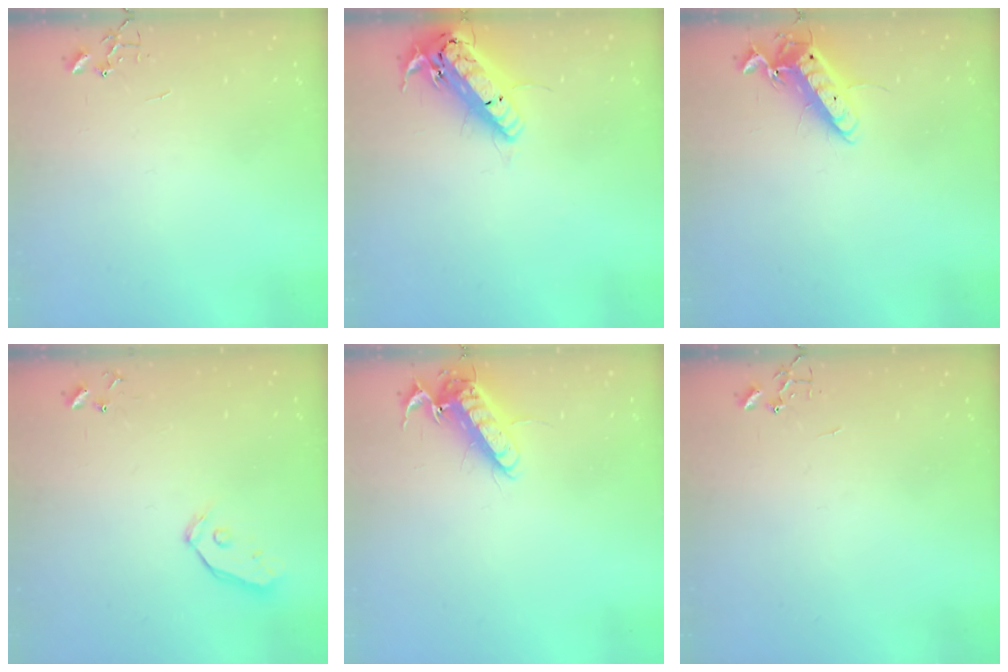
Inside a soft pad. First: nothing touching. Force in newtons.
{"total": 18.4, "press": 18.1, "slide": 3.2}
{"total": 13.0, "press": 12.9, "slide": 1.9}
{"total": 4.8, "press": 4.8, "slide": 0.5}
{"total": 12.3, "press": 12.1, "slide": 1.8}
{"total": 0.0}